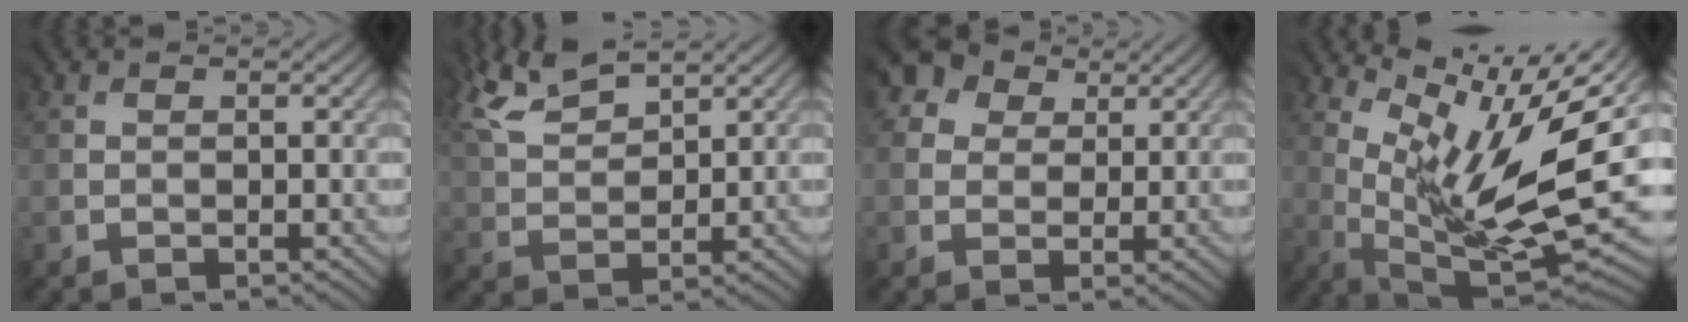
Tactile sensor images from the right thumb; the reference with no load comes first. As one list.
[{"total": 7.4, "force": [6.1, 2.1, 3.7], "torque": [-0.109, 0.018, 0.131]}, {"total": 9.2, "force": [5.1, 6.9, 3.4], "torque": [-0.110, 0.026, 0.079]}, {"total": 14.5, "force": [4.5, 4.1, 13.2], "torque": [-0.241, -0.009, 0.105]}]